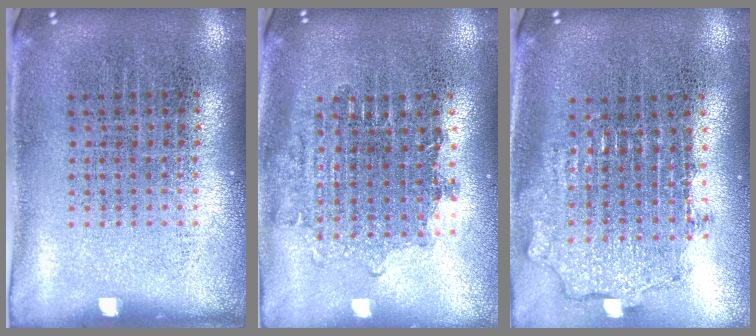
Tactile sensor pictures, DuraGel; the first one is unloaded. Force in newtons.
{"total": 1.7, "press": 1.4, "slide": 1.0}
{"total": 1.9, "press": 1.5, "slide": 1.2}